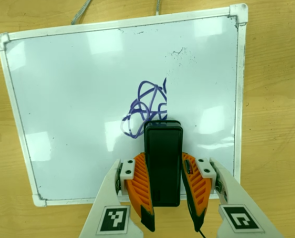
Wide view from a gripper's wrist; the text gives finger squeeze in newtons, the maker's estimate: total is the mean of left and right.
{"total": 8.5, "left": 6.1, "right": 10.8}